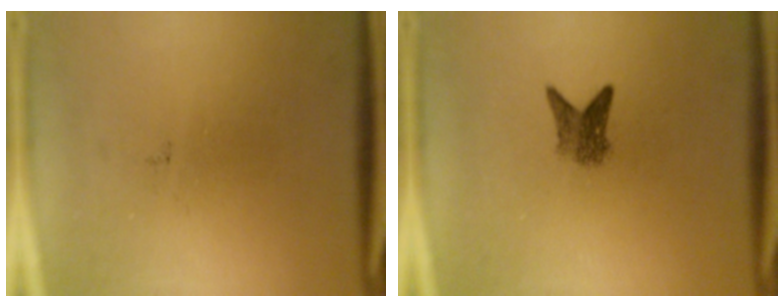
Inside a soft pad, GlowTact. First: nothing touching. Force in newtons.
{"total": 2.8}